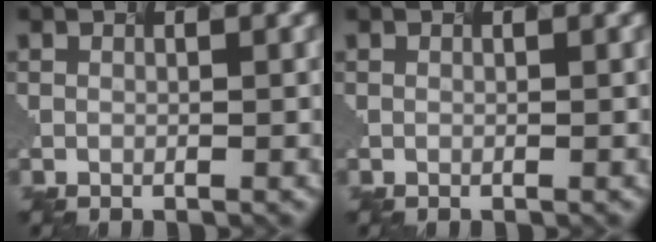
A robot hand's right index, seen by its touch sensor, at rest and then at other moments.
{"total": 0.0}